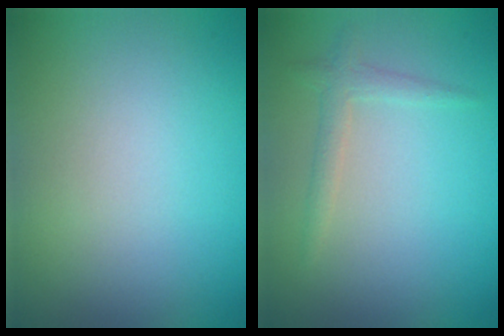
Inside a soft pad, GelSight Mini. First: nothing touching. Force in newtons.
{"total": 1.5, "press": 1.5, "slide": 0.0}